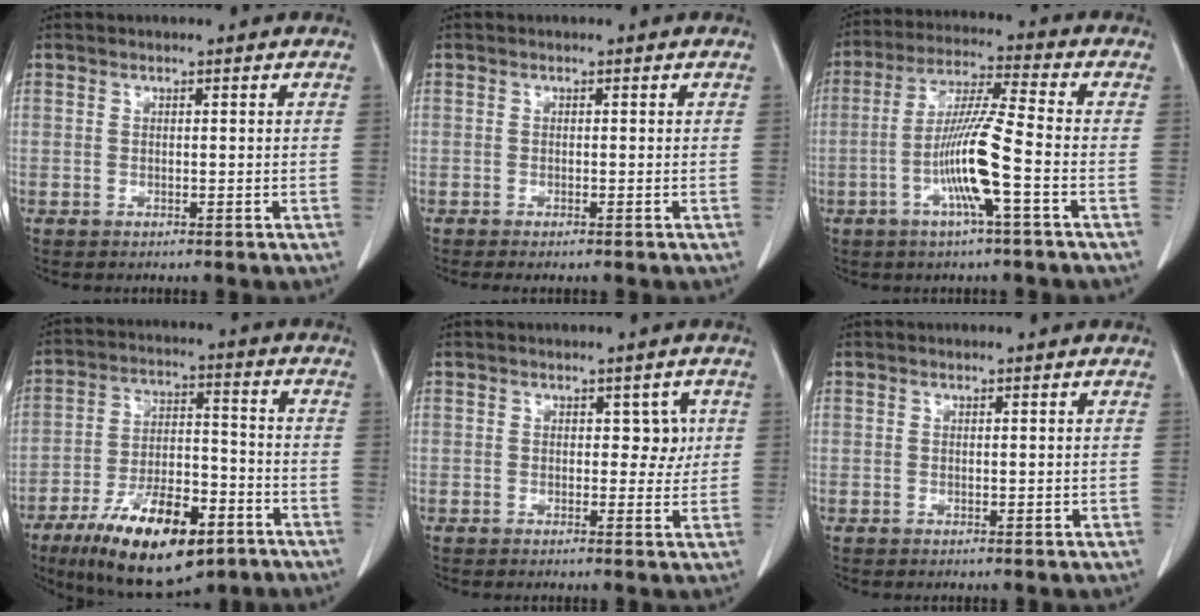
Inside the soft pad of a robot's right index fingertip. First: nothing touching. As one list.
[{"total": 1.2, "force": [-1.0, 0.0, 0.7], "torque": [-0.010, -0.003, -0.013]}, {"total": 10.7, "force": [-3.3, -0.3, 10.2], "torque": [-0.201, -0.002, -0.067]}, {"total": 17.5, "force": [-10.1, 6.5, 12.7], "torque": [-0.221, -0.007, -0.164]}, {"total": 2.8, "force": [0.6, 1.8, 2.0], "torque": [-0.014, 0.005, 0.007]}, {"total": 0.7, "force": [0.0, 0.5, 0.5], "torque": [-0.007, -0.001, 0.003]}]